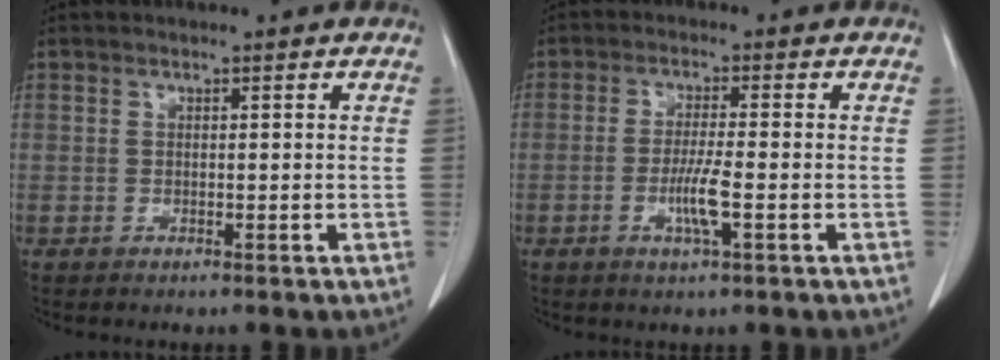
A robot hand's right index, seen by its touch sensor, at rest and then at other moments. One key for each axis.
{"total": 4.6, "fx": -1.4, "fy": 0.0, "fz": 4.4, "tx": -0.084, "ty": -0.007, "tz": -0.027}